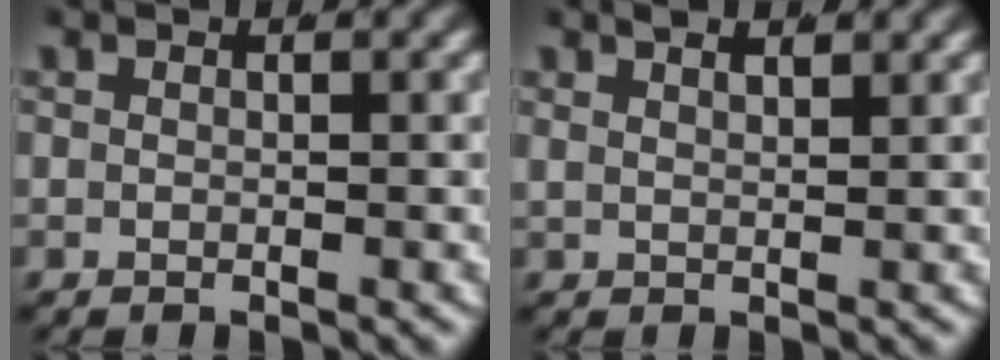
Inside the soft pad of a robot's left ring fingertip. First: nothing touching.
{"total": 1.9, "force": [1.6, 0.1, 1.0], "torque": [-0.009, -0.001, 0.032]}